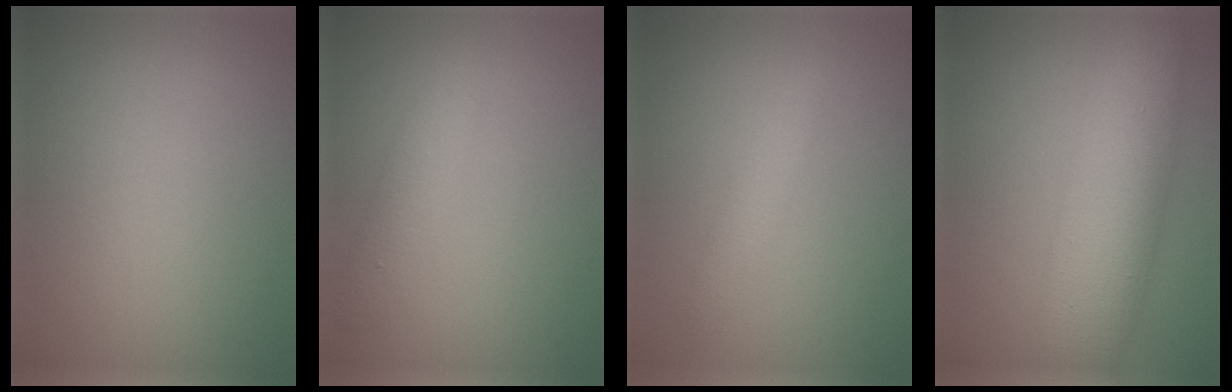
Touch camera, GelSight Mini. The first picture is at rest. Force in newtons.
{"total": 2.6, "press": 2.6, "slide": 0.2}
{"total": 1.8, "press": 1.8, "slide": 0.0}
{"total": 7.5, "press": 7.5, "slide": 0.1}